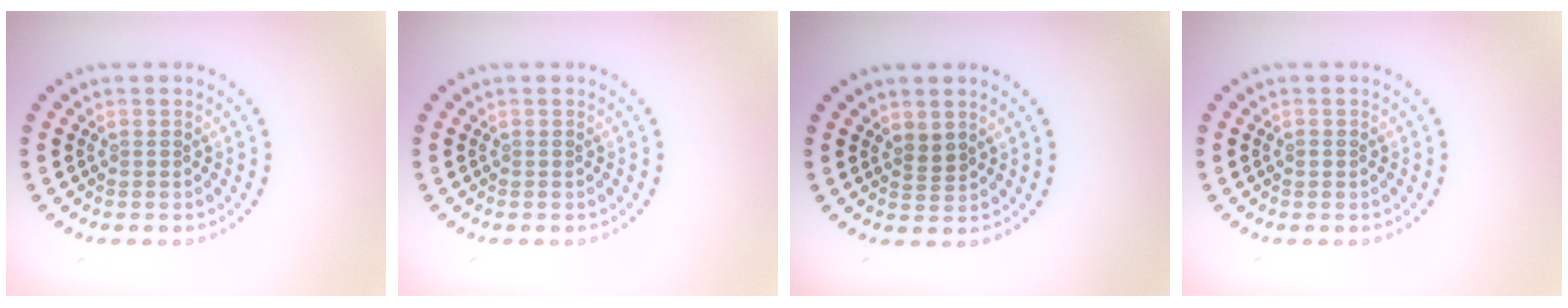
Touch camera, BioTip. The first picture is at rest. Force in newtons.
{"total": 0.0}
{"total": 1.4, "press": 1.2, "slide": 0.8}
{"total": 0.6, "press": 0.6, "slide": 0.1}